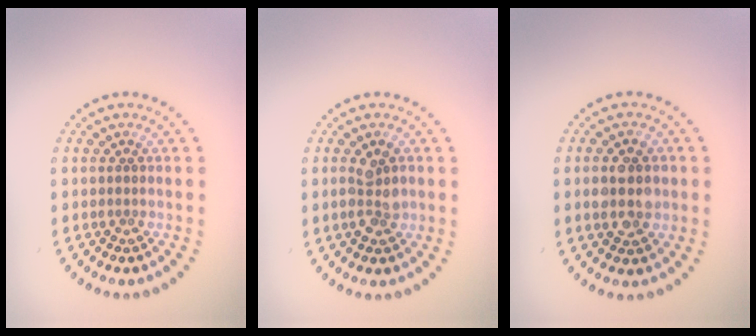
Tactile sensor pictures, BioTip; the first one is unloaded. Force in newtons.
{"total": 2.3, "press": 2.3, "slide": 0.2}
{"total": 3.8, "press": 3.8, "slide": 0.2}